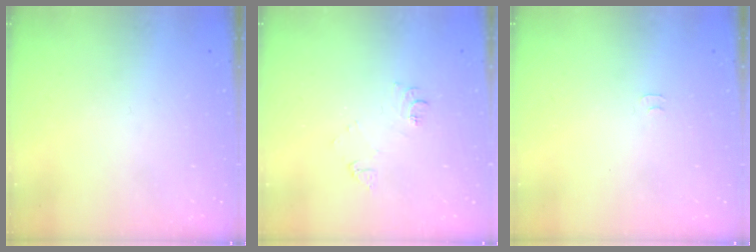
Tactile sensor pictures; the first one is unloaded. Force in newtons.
{"total": 6.4, "press": 6.4, "slide": 0.7}
{"total": 3.1, "press": 3.0, "slide": 0.5}